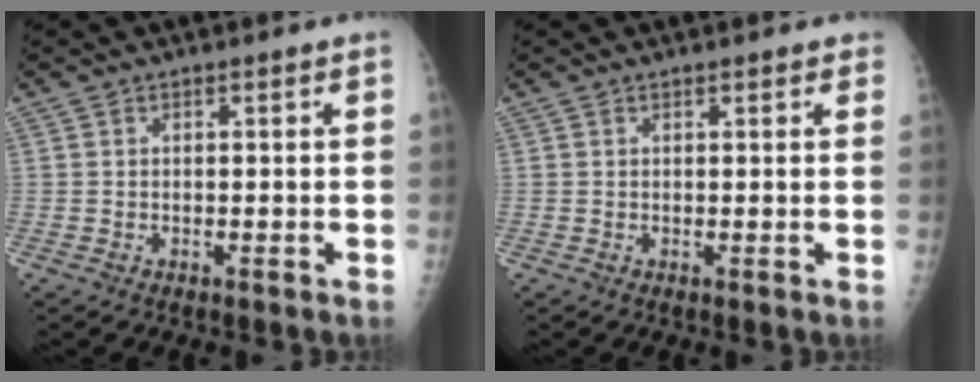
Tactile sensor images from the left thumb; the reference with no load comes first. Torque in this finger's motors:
{"motor_torque": [-0.11, 0.04, -0.28, -0.31, 0.05]}